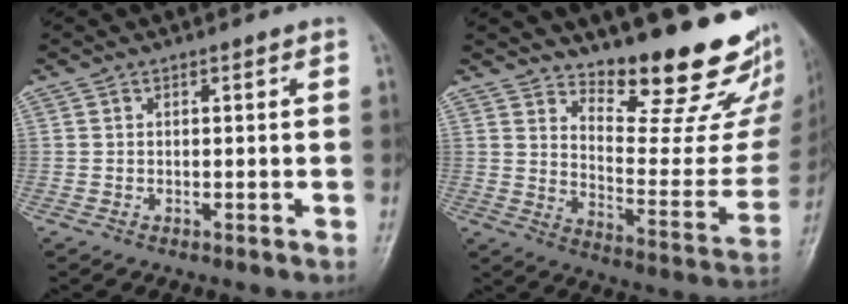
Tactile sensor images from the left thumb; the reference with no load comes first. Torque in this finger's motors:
{"motor_torque": [1.03, -0.08, 1.41, -1.36, 0.16]}